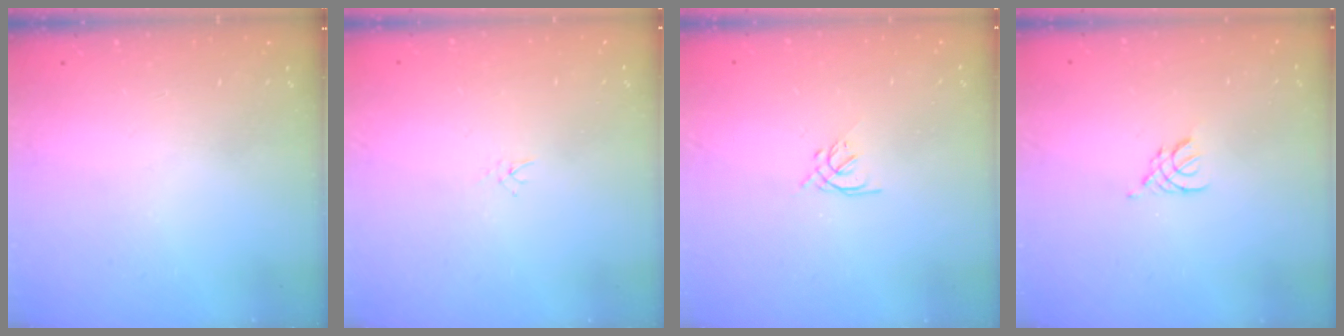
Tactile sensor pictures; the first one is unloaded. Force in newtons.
{"total": 2.0, "press": 2.0, "slide": 0.3}
{"total": 1.3, "press": 1.1, "slide": 0.6}
{"total": 2.9, "press": 2.8, "slide": 0.6}